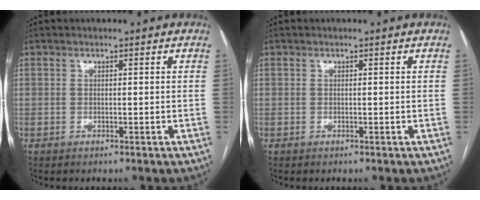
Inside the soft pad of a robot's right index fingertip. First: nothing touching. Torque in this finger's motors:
{"motor_torque": [0.00, 0.00, 0.00, 0.01]}